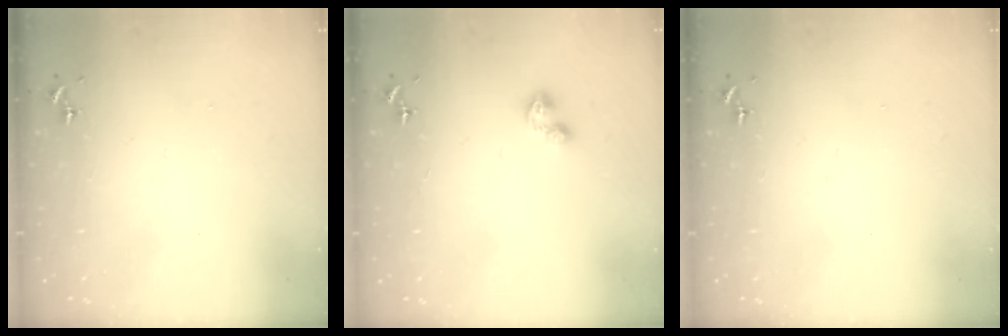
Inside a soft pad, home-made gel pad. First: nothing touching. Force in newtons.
{"total": 5.0, "press": 4.9, "slide": 0.9}
{"total": 0.0}